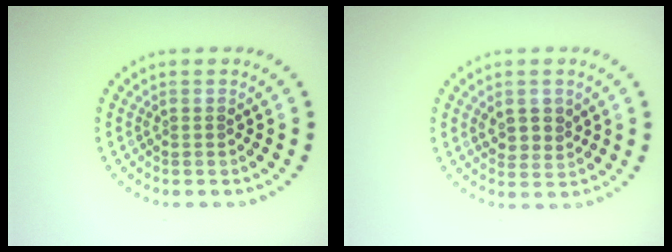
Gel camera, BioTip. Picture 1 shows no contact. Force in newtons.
{"total": 2.4, "press": 2.2, "slide": 0.8}